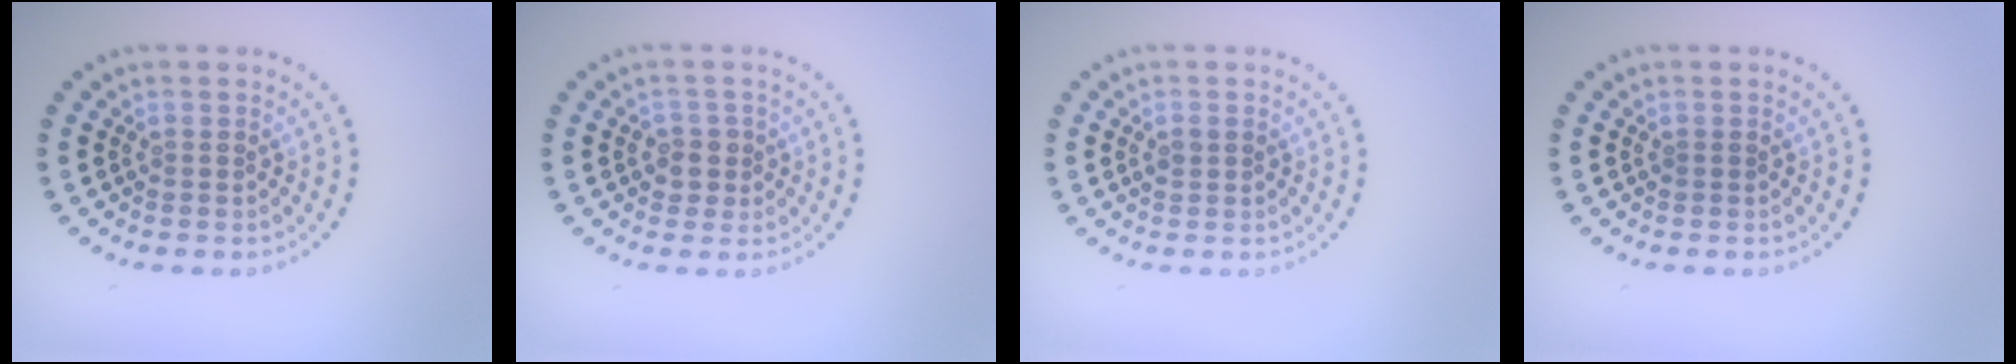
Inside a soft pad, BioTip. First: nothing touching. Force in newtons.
{"total": 1.9, "press": 1.7, "slide": 0.7}
{"total": 0.9, "press": 0.9, "slide": 0.2}
{"total": 0.0}